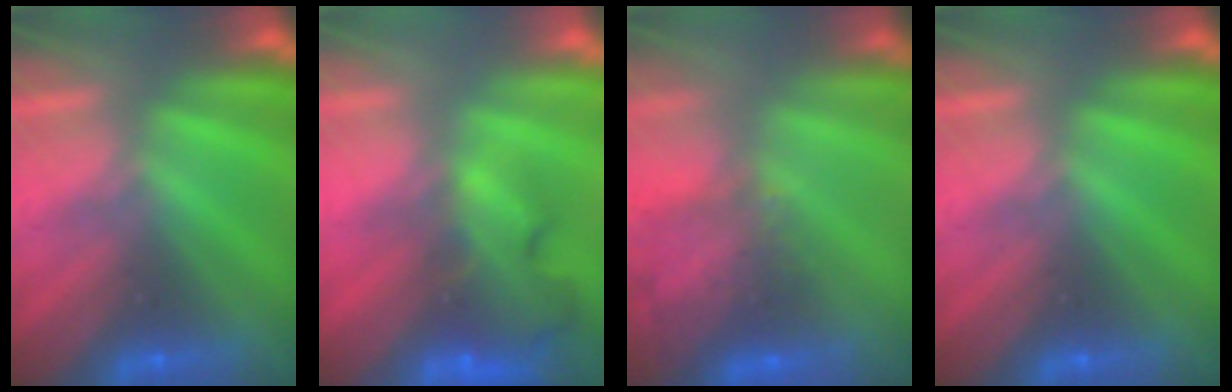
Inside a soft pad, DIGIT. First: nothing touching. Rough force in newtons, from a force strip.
{"total": 7.7}
{"total": 7.4}
{"total": 0.0}